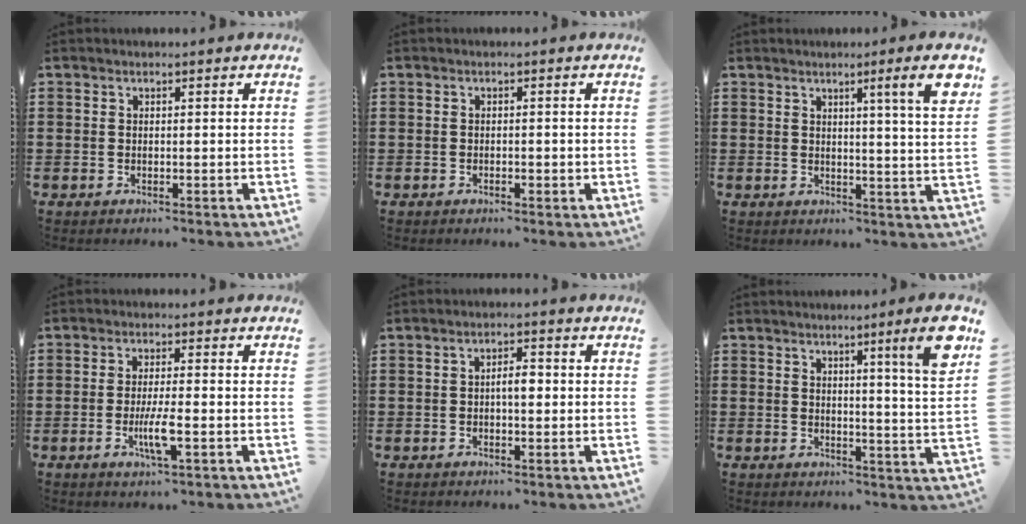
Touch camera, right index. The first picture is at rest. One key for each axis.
{"total": 0.8, "fx": -0.4, "fy": 0.4, "fz": 0.5, "tx": -0.012, "ty": -0.003, "tz": -0.007}
{"total": 6.5, "fx": 3.1, "fy": -0.8, "fz": 5.6, "tx": -0.089, "ty": -0.014, "tz": 0.045}
{"total": 4.8, "fx": -1.7, "fy": 0.6, "fz": 4.4, "tx": -0.088, "ty": -0.010, "tz": -0.033}
{"total": 2.7, "fx": -0.2, "fy": 0.6, "fz": 2.6, "tx": -0.047, "ty": 0.001, "tz": -0.006}
{"total": 7.2, "fx": 4.0, "fy": -1.1, "fz": 6.0, "tx": -0.091, "ty": -0.026, "tz": 0.057}